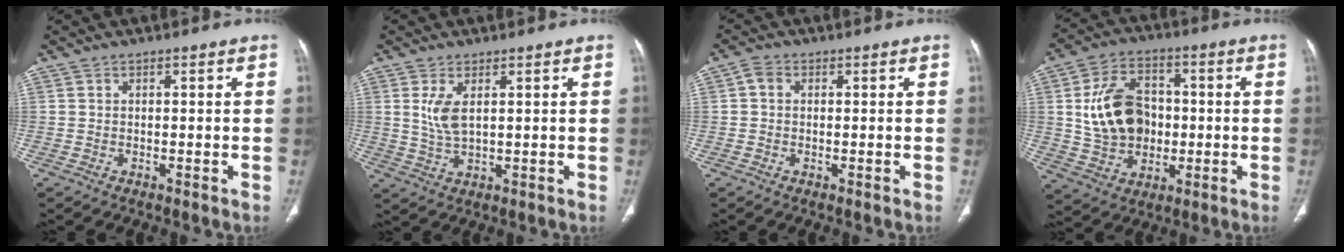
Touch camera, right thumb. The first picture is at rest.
{"total": 4.7, "force": [1.4, 1.9, 4.0], "torque": [-0.089, -0.011, 0.037]}
{"total": 2.0, "force": [0.3, 1.6, 1.2], "torque": [-0.014, 0.005, -0.002]}
{"total": 14.6, "force": [0.5, 10.9, 9.6], "torque": [-0.145, 0.013, 0.016]}